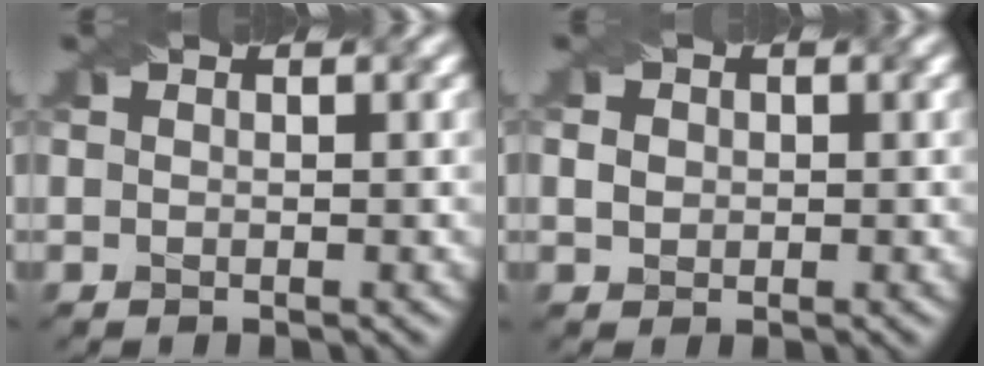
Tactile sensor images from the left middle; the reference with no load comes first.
{"total": 1.3, "force": [-0.1, 1.1, 0.6], "torque": [-0.013, 0.003, -0.001]}